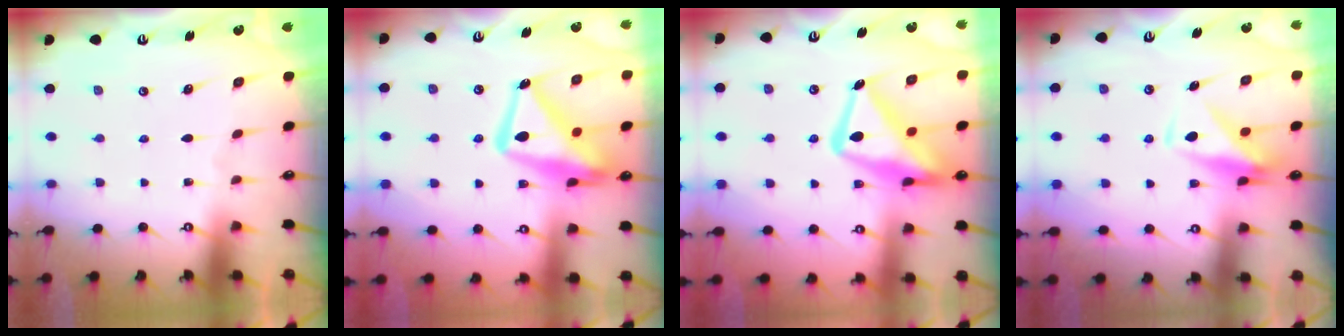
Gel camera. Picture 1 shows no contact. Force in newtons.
{"total": 17.5, "press": 17.4, "slide": 1.6}
{"total": 17.4, "press": 17.4, "slide": 1.8}
{"total": 8.1, "press": 8.1, "slide": 0.4}